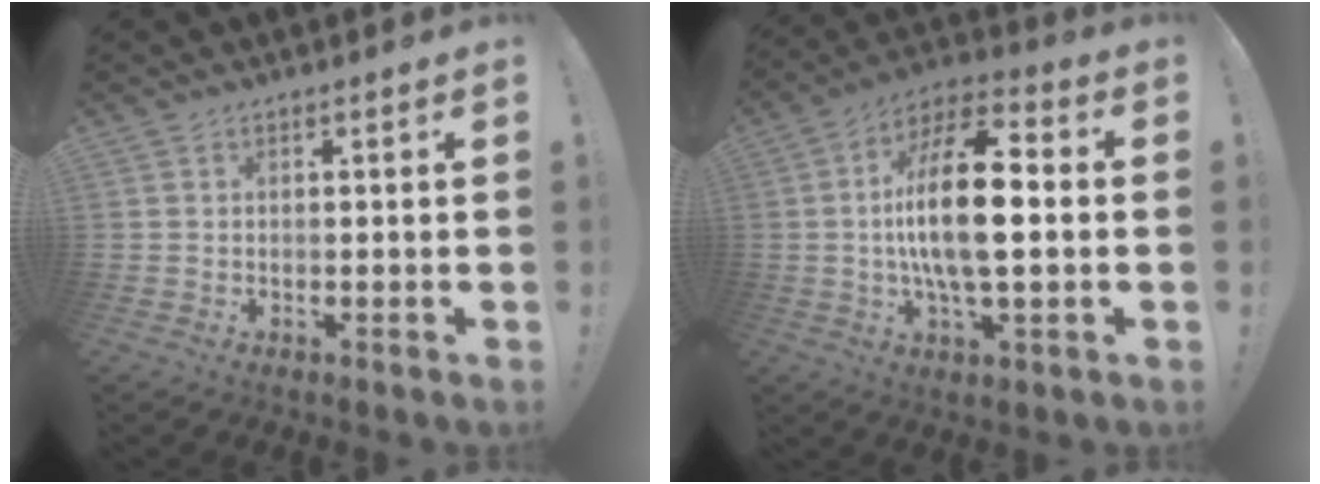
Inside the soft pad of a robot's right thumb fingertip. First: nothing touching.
{"total": 18.4, "force": [-0.8, 7.0, 17.0], "torque": [-0.320, 0.001, -0.024]}